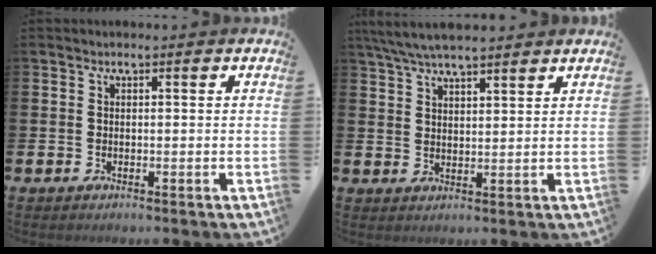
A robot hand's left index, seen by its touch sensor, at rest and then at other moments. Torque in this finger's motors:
{"motor_torque": [0.15, -1.21, 1.05, 0.21]}